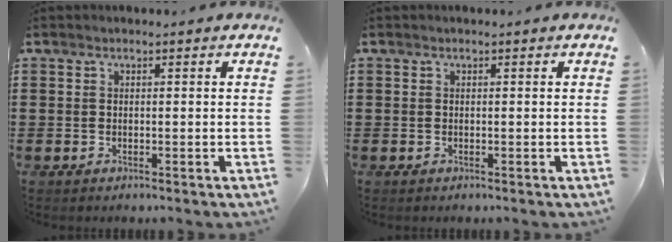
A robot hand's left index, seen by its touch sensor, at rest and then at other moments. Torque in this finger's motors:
{"motor_torque": [0.00, 0.00, 0.00, 0.01]}